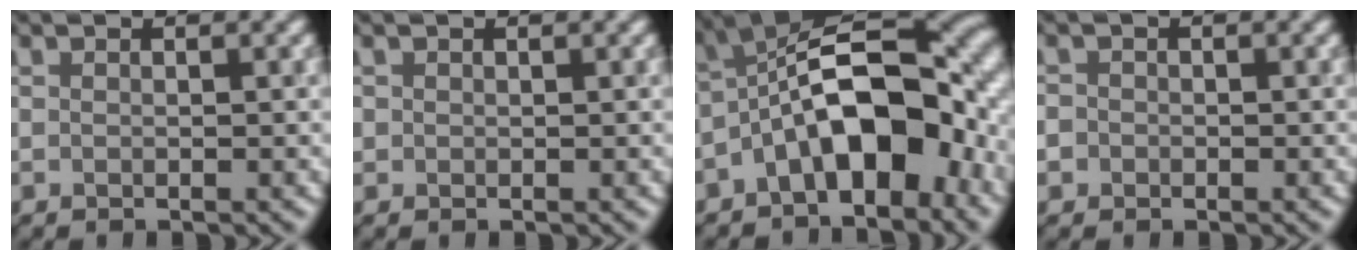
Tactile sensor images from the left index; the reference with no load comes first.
{"total": 0.5, "force": [0.1, 0.5, 0.0], "torque": [0.006, -0.001, -0.001]}
{"total": 12.3, "force": [-3.4, 5.6, 10.4], "torque": [-0.149, 0.023, -0.070]}
{"total": 1.8, "force": [-0.4, 1.7, 0.5], "torque": [0.004, 0.005, -0.019]}